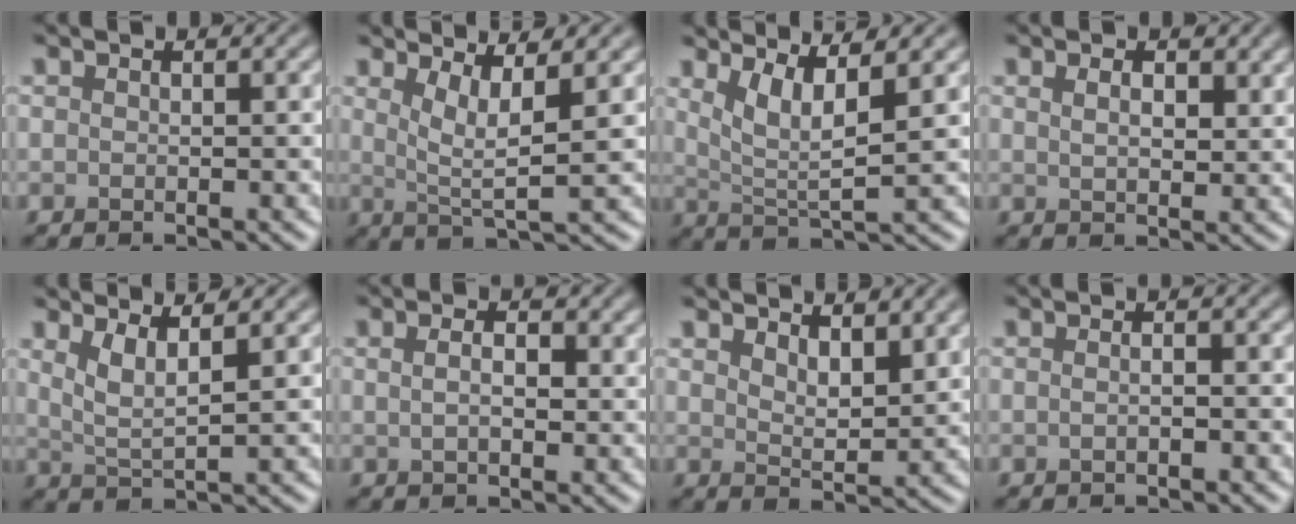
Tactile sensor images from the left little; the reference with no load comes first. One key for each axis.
{"total": 4.1, "fx": 1.6, "fy": 0.8, "fz": 3.7, "tx": -0.065, "ty": -0.008, "tz": 0.033}
{"total": 4.2, "fx": 2.1, "fy": 0.9, "fz": 3.5, "tx": -0.069, "ty": -0.006, "tz": 0.044}
{"total": 2.9, "fx": 1.5, "fy": 1.4, "fz": 2.0, "tx": -0.034, "ty": -0.002, "tz": 0.030}
{"total": 3.0, "fx": 1.7, "fy": 0.7, "fz": 2.4, "tx": -0.044, "ty": -0.006, "tz": 0.036}
{"total": 3.5, "fx": 1.3, "fy": 2.0, "fz": 2.6, "tx": -0.040, "ty": 0.011, "tz": 0.010}
{"total": 3.8, "fx": 2.6, "fy": 1.4, "fz": 2.3, "tx": -0.043, "ty": -0.007, "tz": 0.046}
{"total": 1.5, "fx": 0.1, "fy": 0.7, "fz": 1.4, "tx": -0.008, "ty": -0.003, "tz": -0.014}